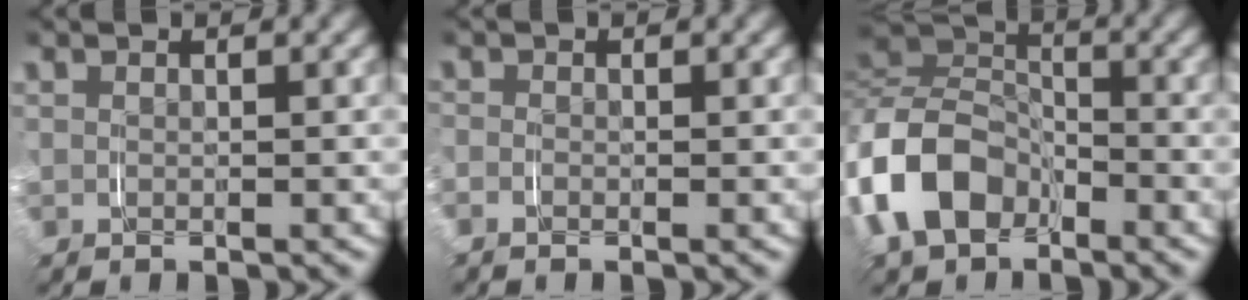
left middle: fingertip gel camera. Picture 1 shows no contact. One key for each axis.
{"total": 0.7, "fx": -0.7, "fy": 0.1, "fz": 0.0, "tx": -0.006, "ty": -0.006, "tz": -0.015}
{"total": 9.3, "fx": -3.0, "fy": 7.4, "fz": 4.9, "tx": -0.142, "ty": -0.011, "tz": -0.055}